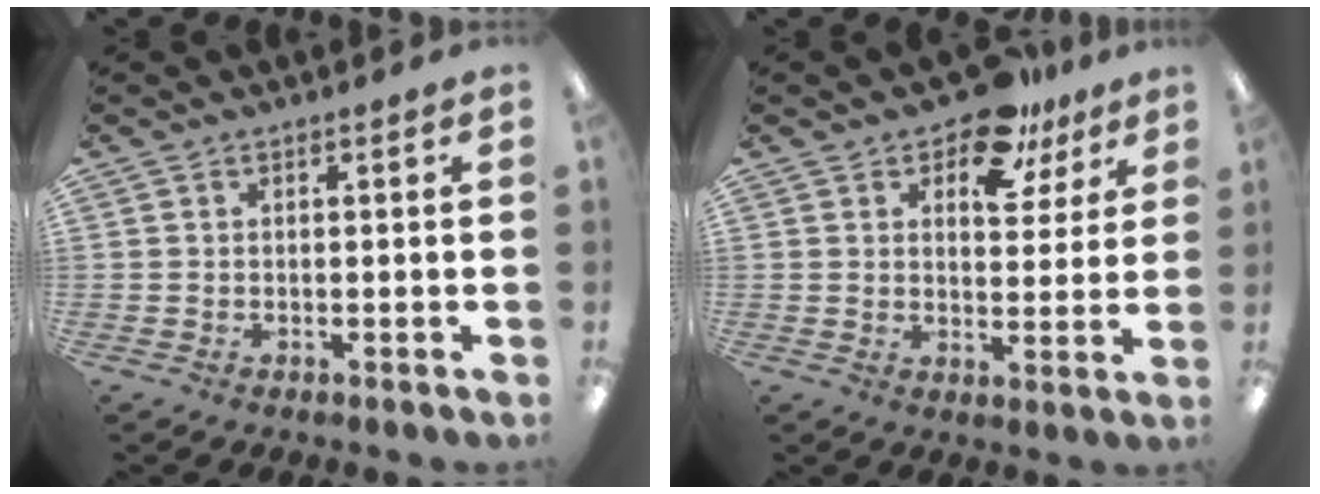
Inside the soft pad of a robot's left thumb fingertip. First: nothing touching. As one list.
[{"total": 12.1, "force": [8.1, 6.1, 6.5], "torque": [-0.086, -0.039, 0.142]}]